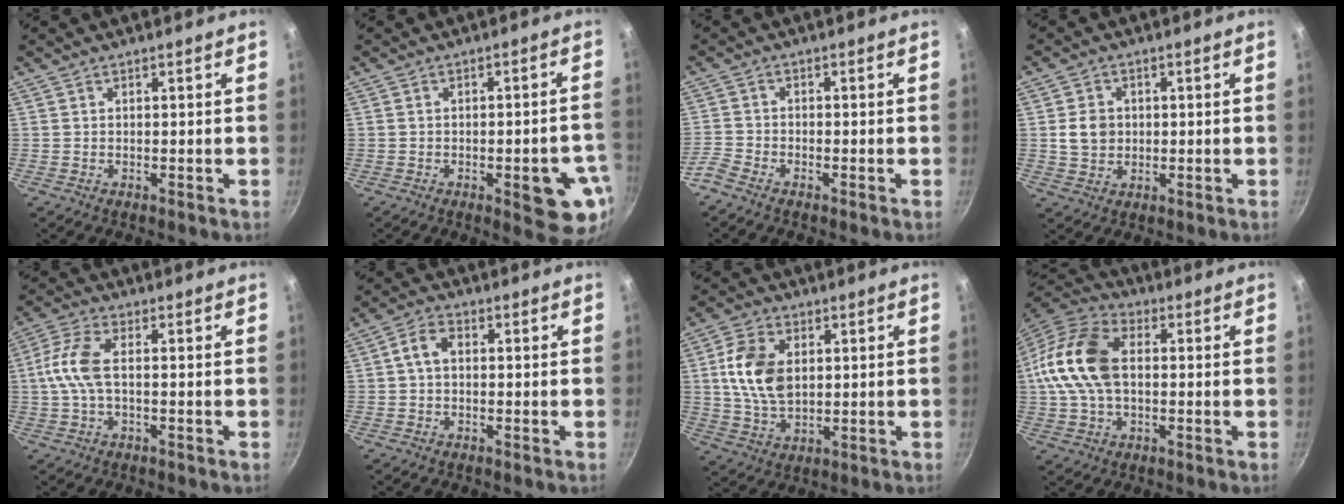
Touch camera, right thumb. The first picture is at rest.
{"total": 10.3, "force": [-3.4, 3.7, 9.0], "torque": [-0.082, 0.016, -0.038]}
{"total": 3.3, "force": [-2.7, 1.2, 1.4], "torque": [-0.046, 0.016, -0.065]}
{"total": 5.2, "force": [0.4, 4.4, 2.7], "torque": [-0.033, 0.005, 0.007]}
{"total": 7.9, "force": [0.0, 3.5, 7.0], "torque": [-0.164, 0.019, -0.009]}
{"total": 4.3, "force": [0.3, 2.9, 3.1], "torque": [-0.059, 0.015, -0.002]}
{"total": 11.2, "force": [2.0, 7.2, 8.4], "torque": [-0.147, -0.003, 0.039]}
{"total": 16.3, "force": [1.1, 10.5, 12.5], "torque": [-0.236, 0.030, 0.007]}